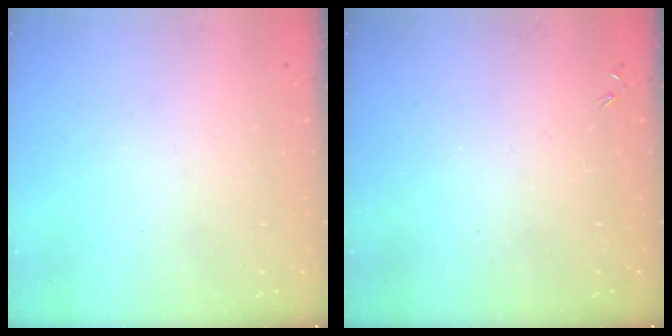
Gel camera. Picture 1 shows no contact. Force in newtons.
{"total": 0.0}